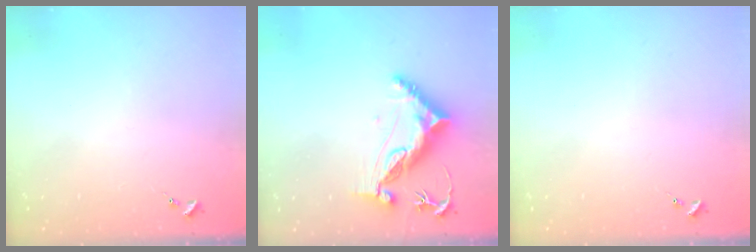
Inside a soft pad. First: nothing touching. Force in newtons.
{"total": 10.7, "press": 10.6, "slide": 1.2}
{"total": 0.0}